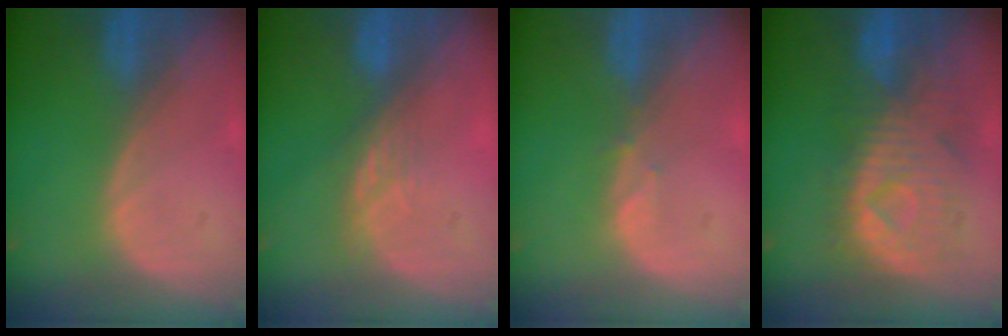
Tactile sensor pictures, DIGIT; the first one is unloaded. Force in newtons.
{"total": 3.0, "press": 2.6, "slide": 1.5}
{"total": 0.8, "press": 0.8, "slide": 0.3}
{"total": 10.6, "press": 9.5, "slide": 4.8}